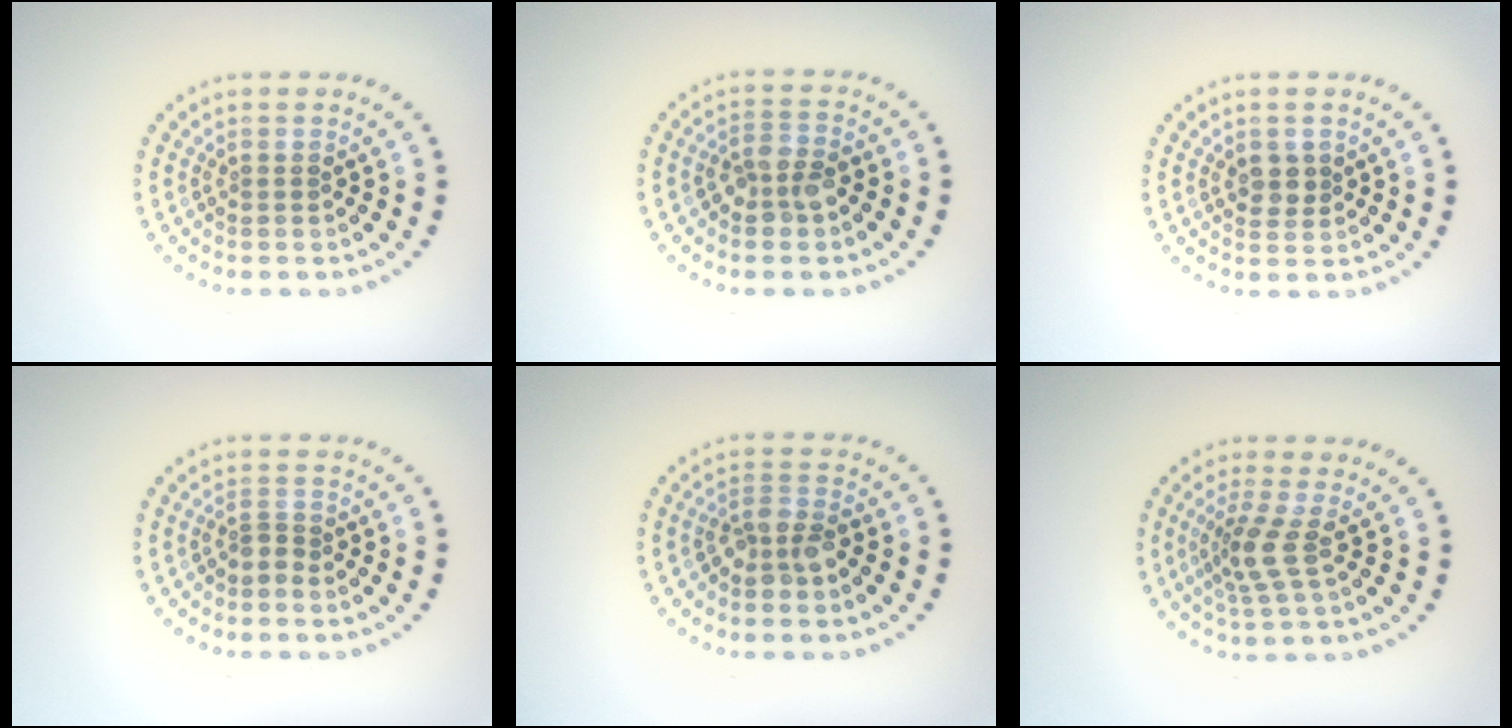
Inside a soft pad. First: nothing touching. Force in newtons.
{"total": 2.7, "press": 2.4, "slide": 1.2}
{"total": 1.8, "press": 1.8, "slide": 0.4}
{"total": 1.0, "press": 0.6, "slide": 0.8}
{"total": 2.6, "press": 2.2, "slide": 1.4}
{"total": 2.7, "press": 1.9, "slide": 1.9}